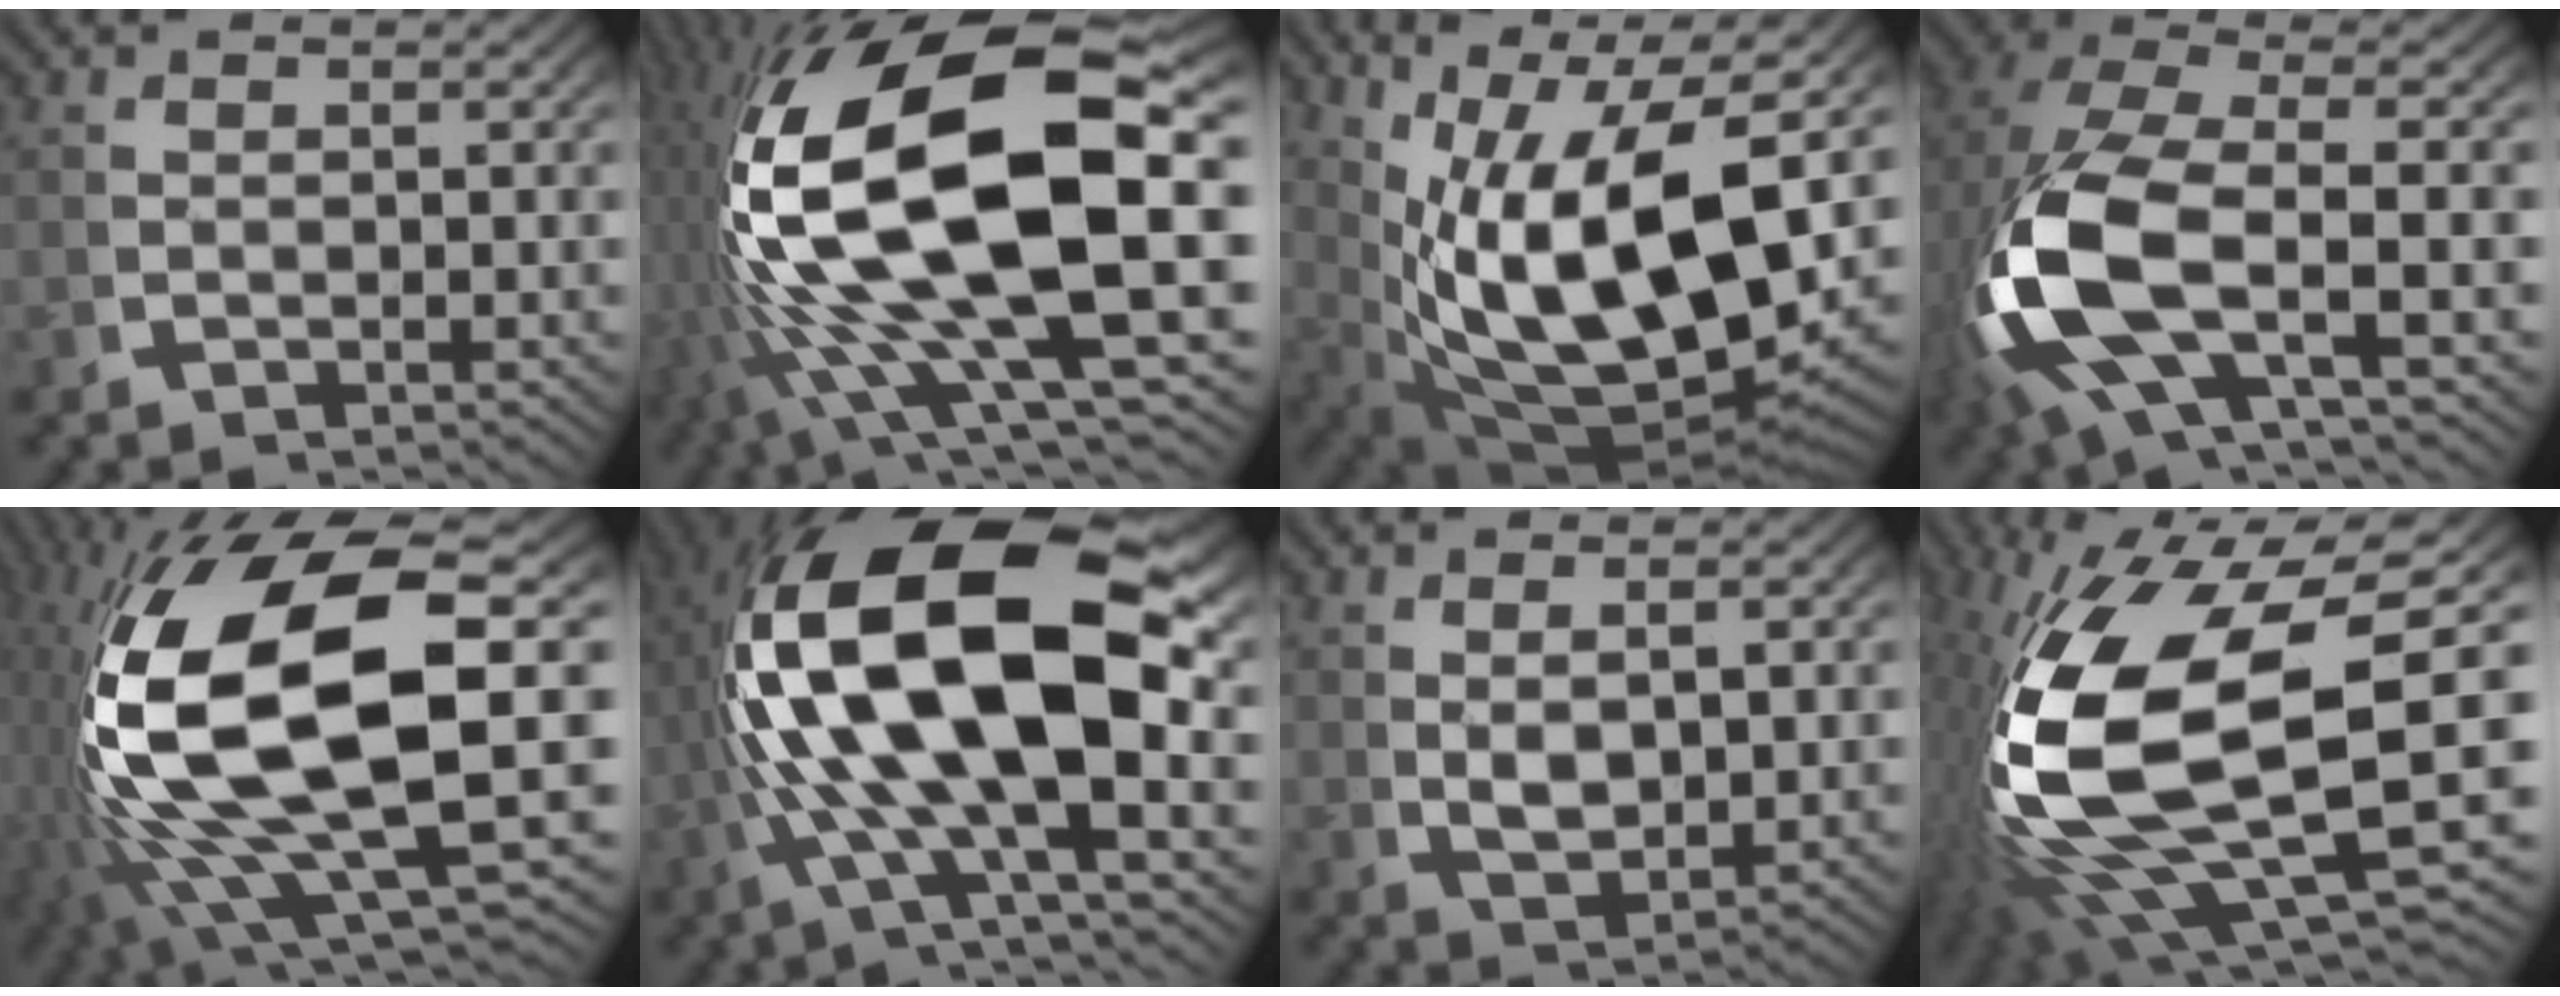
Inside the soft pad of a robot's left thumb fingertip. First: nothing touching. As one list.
[{"total": 25.8, "force": [0.6, 13.4, 22.0], "torque": [-0.447, -0.067, 0.054]}, {"total": 22.3, "force": [0.9, 14.2, 17.1], "torque": [-0.313, -0.051, 0.042]}, {"total": 12.6, "force": [-0.8, 6.3, 10.9], "torque": [-0.286, -0.024, 0.005]}, {"total": 23.5, "force": [0.1, 11.8, 20.3], "torque": [-0.439, -0.050, 0.039]}, {"total": 21.1, "force": [1.7, 9.6, 18.7], "torque": [-0.368, -0.013, 0.036]}, {"total": 3.1, "force": [0.7, 1.5, 2.6], "torque": [-0.054, -0.005, 0.026]}, {"total": 22.0, "force": [-1.2, 11.8, 18.5], "torque": [-0.424, -0.064, 0.026]}]